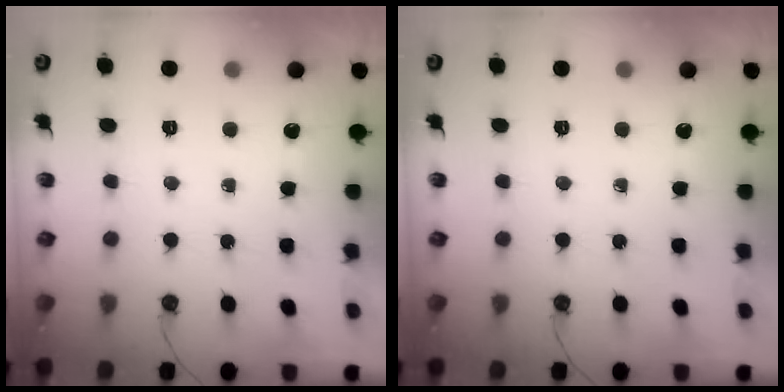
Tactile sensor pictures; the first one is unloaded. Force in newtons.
{"total": 0.0}